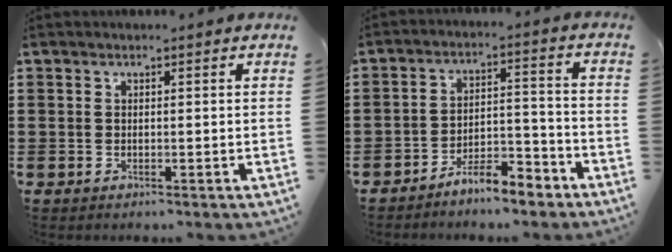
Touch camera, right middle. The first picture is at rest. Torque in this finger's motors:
{"motor_torque": [2.14, 0.00, 0.47, 0.11]}